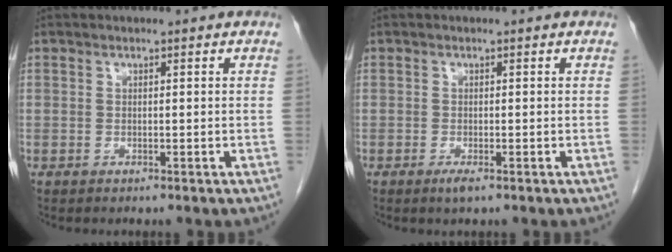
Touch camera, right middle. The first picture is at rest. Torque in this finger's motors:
{"motor_torque": [0.26, -0.27, 0.14, 0.03]}